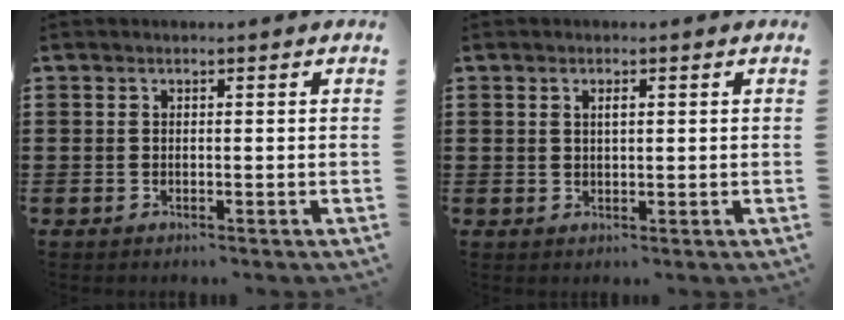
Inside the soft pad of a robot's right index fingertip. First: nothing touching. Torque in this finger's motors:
{"motor_torque": [-0.15, -0.09, -0.03, -0.01]}